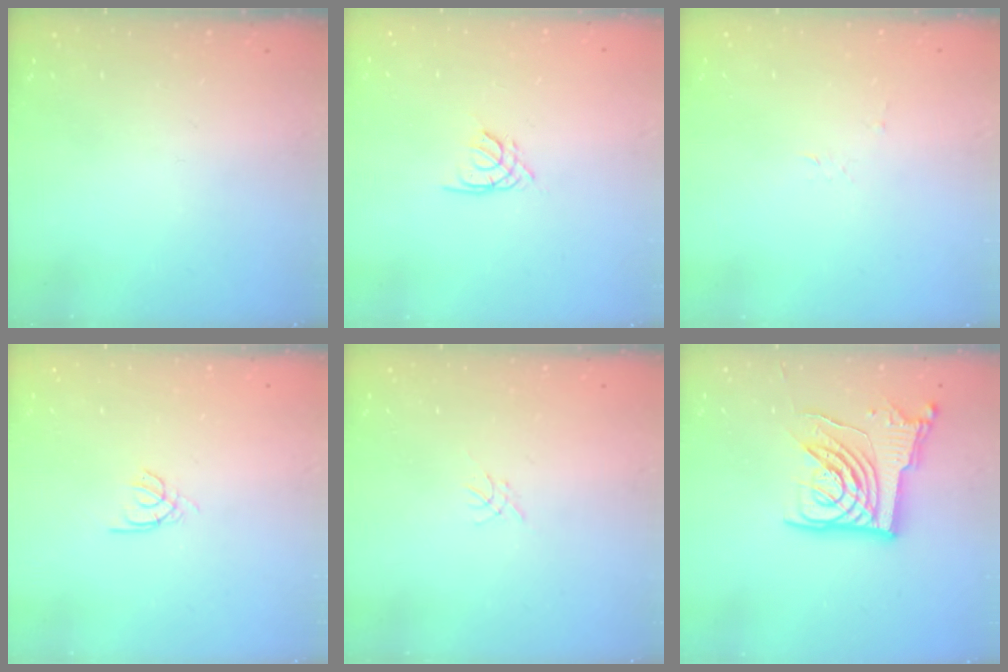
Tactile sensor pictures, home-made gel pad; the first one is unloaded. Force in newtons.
{"total": 1.9, "press": 1.8, "slide": 0.5}
{"total": 2.7, "press": 2.7, "slide": 0.3}
{"total": 2.1, "press": 2.1, "slide": 0.2}
{"total": 0.0}
{"total": 14.9, "press": 14.8, "slide": 1.8}